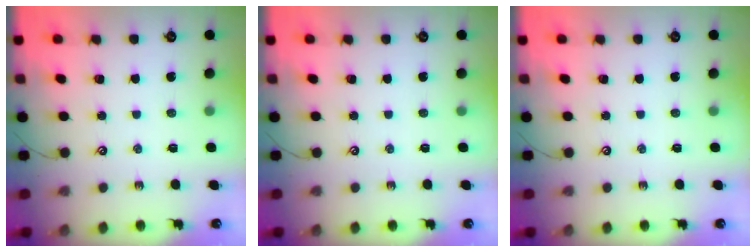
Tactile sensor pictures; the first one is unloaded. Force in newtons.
{"total": 0.0}
{"total": 0.0}